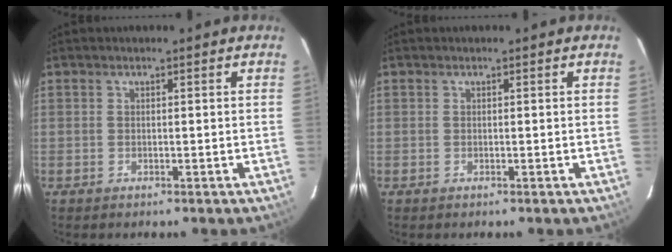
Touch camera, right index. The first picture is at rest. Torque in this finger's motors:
{"motor_torque": [0.00, 0.00, 0.03, 0.00]}